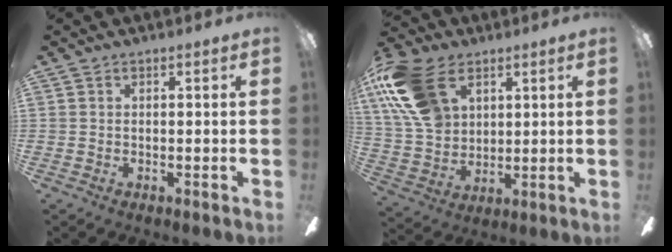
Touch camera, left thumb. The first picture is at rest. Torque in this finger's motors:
{"motor_torque": [-0.09, 0.82, 1.29, -1.48, 0.15]}